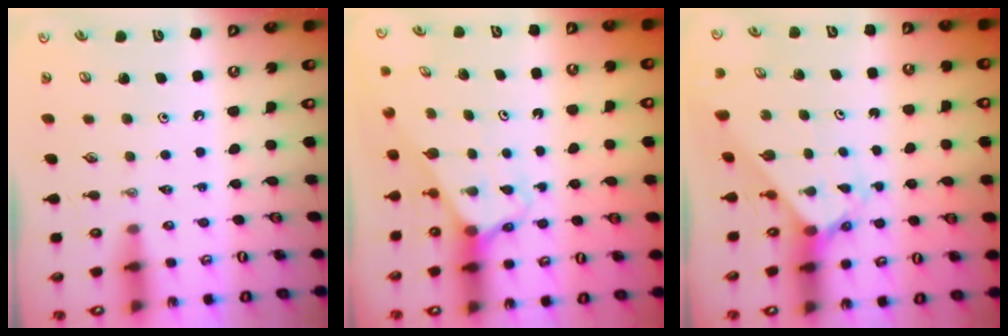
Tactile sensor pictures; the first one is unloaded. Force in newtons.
{"total": 2.7, "press": 2.7, "slide": 0.1}
{"total": 1.9, "press": 1.9, "slide": 0.1}